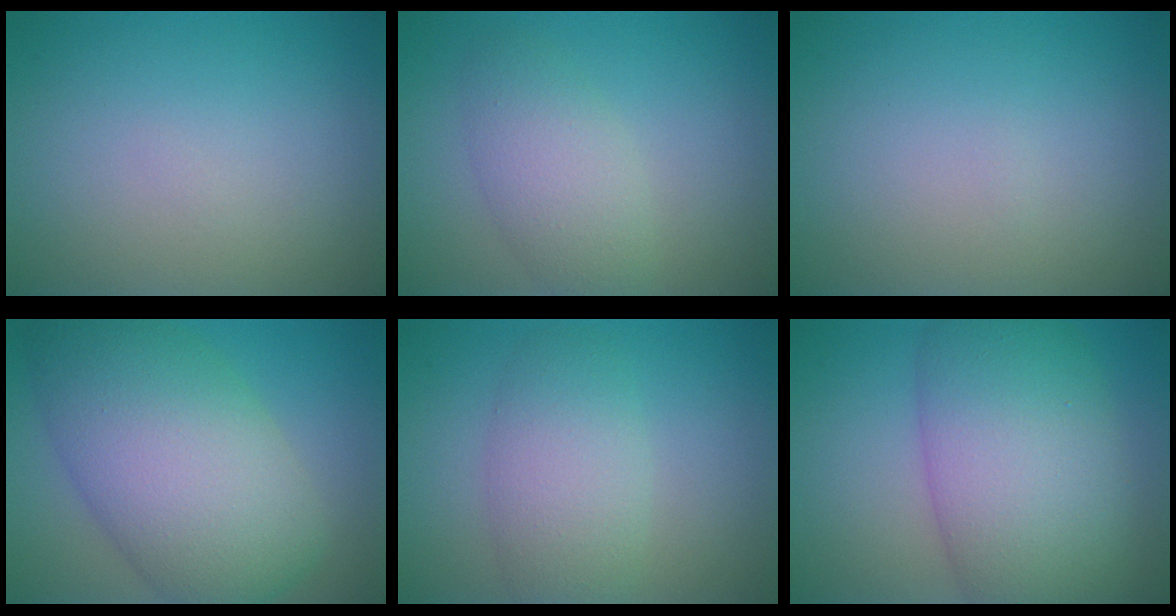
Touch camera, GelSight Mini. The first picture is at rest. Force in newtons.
{"total": 3.7, "press": 3.7, "slide": 0.1}
{"total": 0.0}
{"total": 11.3, "press": 11.3, "slide": 0.2}
{"total": 4.4, "press": 4.3, "slide": 0.2}
{"total": 10.8, "press": 10.8, "slide": 0.4}